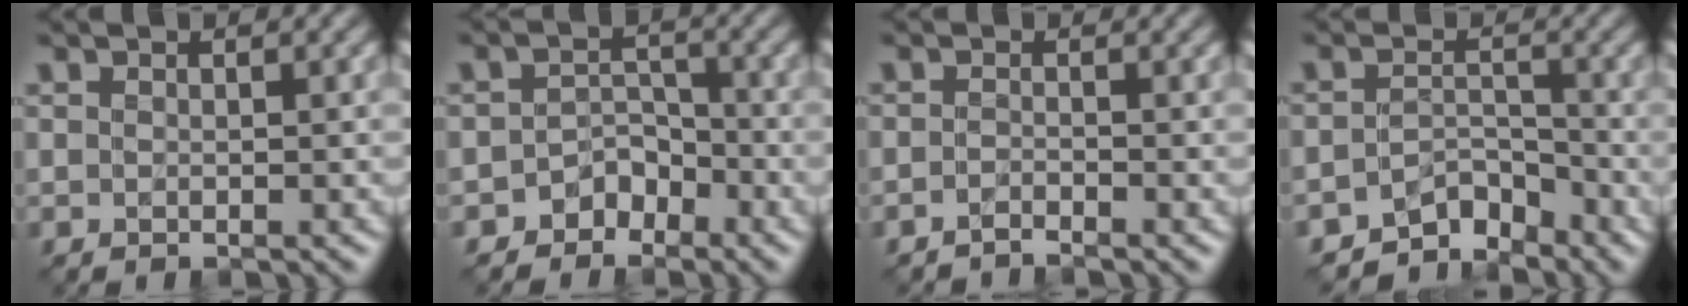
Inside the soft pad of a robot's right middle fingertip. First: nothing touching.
{"total": 2.5, "force": [-2.0, 1.4, 0.2], "torque": [0.006, 0.009, -0.036]}
{"total": 1.3, "force": [-1.3, -0.1, 0.1], "torque": [-0.002, -0.006, -0.029]}
{"total": 3.8, "force": [-3.6, 1.3, 0.5], "torque": [0.006, -0.001, -0.062]}